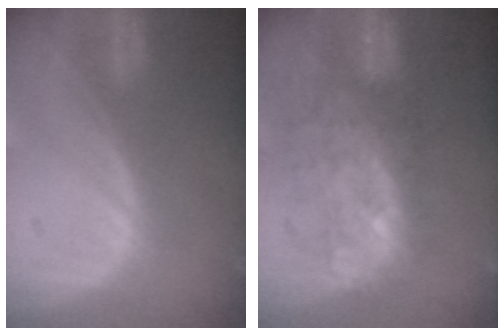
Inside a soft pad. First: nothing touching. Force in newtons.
{"total": 8.5, "press": 8.5, "slide": 0.3}